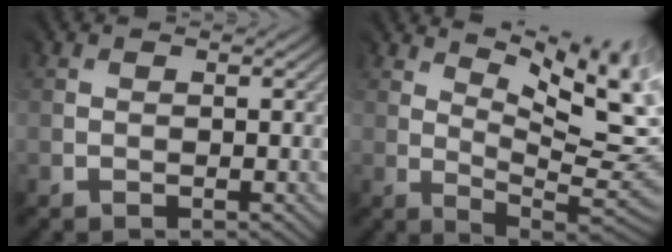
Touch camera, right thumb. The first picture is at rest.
{"total": 13.8, "force": [6.2, 4.2, 11.6], "torque": [-0.175, 0.025, 0.101]}